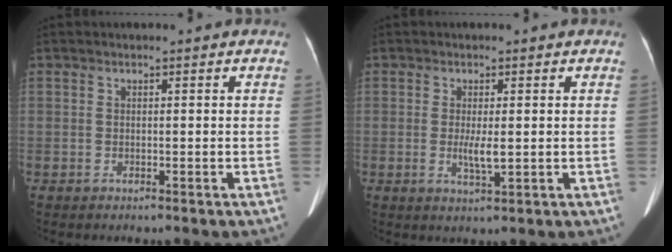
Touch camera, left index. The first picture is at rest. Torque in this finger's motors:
{"motor_torque": [0.50, -0.07, 0.22, 0.05]}